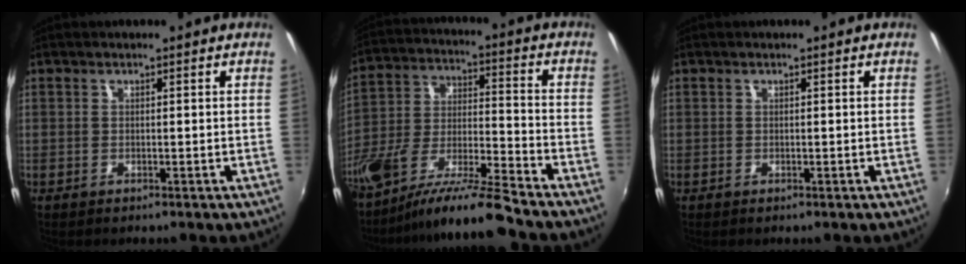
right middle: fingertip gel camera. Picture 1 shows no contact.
{"total": 13.4, "force": [-11.1, -0.3, 7.5], "torque": [-0.150, -0.012, -0.207]}
{"total": 0.0}